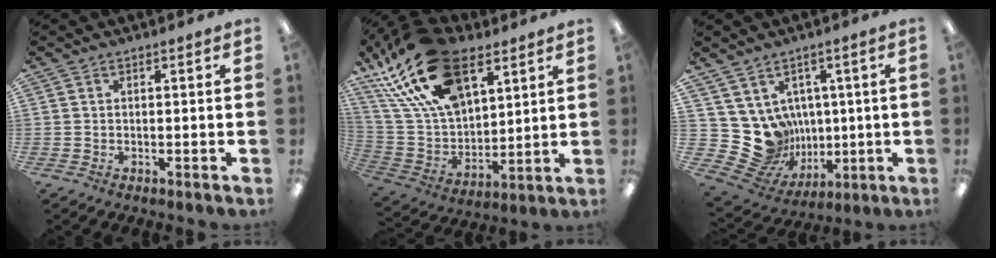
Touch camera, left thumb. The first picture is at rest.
{"total": 25.0, "force": [14.0, 13.6, 15.6], "torque": [-0.319, -0.059, 0.249]}
{"total": 12.6, "force": [0.8, 11.9, 4.1], "torque": [-0.101, -0.033, 0.031]}